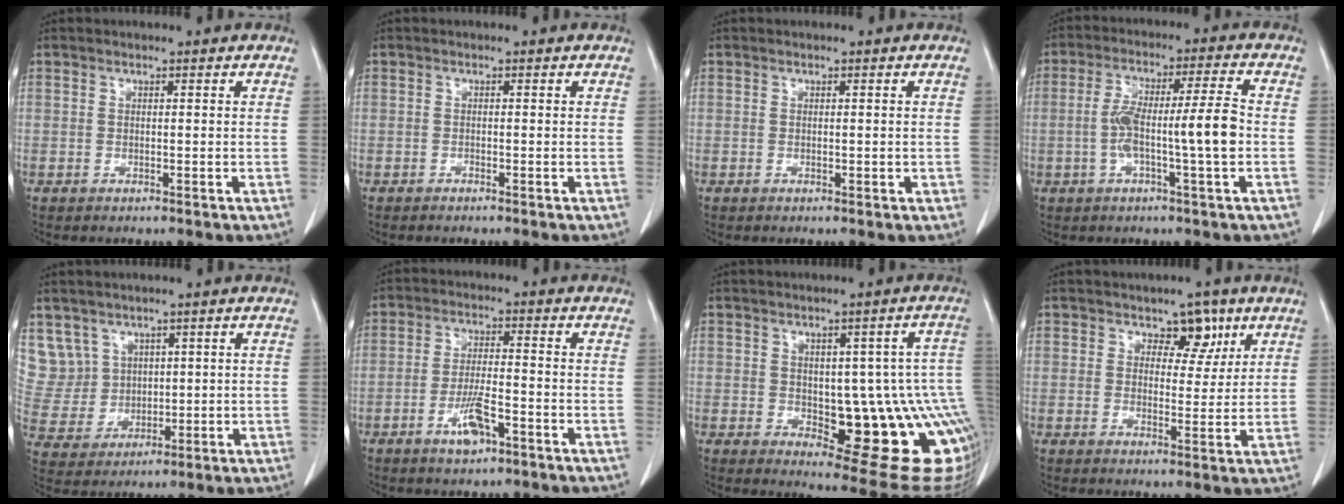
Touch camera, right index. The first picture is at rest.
{"total": 0.0}
{"total": 1.0, "force": [-0.1, 0.6, 0.8], "torque": [-0.010, 0.000, 0.001]}
{"total": 9.5, "force": [-1.6, 0.2, 9.3], "torque": [-0.173, 0.019, -0.030]}
{"total": 9.0, "force": [4.6, 7.7, 0.4], "torque": [-0.021, 0.033, 0.114]}
{"total": 5.6, "force": [-3.0, 1.4, 4.5], "torque": [-0.088, -0.002, -0.051]}
{"total": 18.4, "force": [-3.1, 6.4, 17.0], "torque": [-0.127, 0.019, -0.012]}
{"total": 4.8, "force": [2.8, 2.9, 2.6], "torque": [-0.023, 0.001, 0.040]}